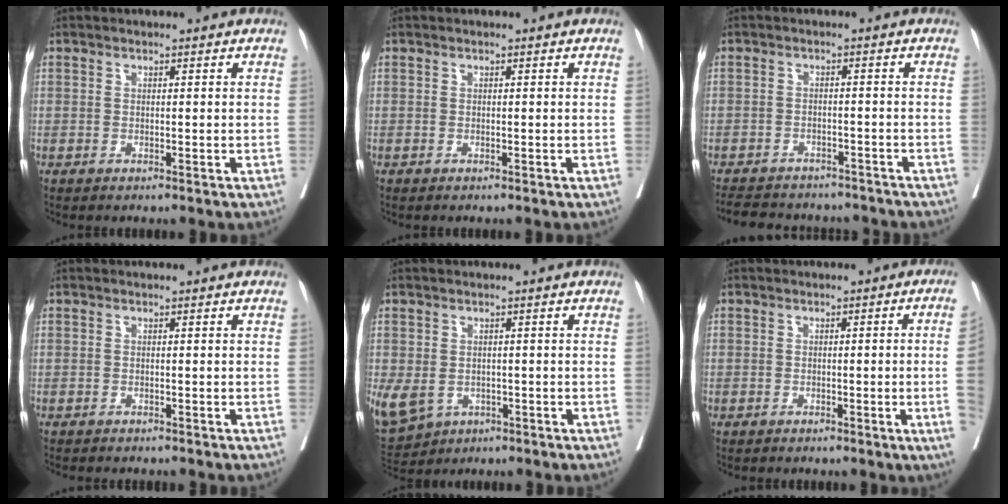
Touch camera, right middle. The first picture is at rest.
{"total": 0.0}
{"total": 14.2, "force": [-12.6, 4.7, 4.4], "torque": [-0.096, 0.003, -0.159]}
{"total": 3.2, "force": [-2.8, 0.6, 1.3], "torque": [-0.020, -0.006, -0.035]}
{"total": 13.3, "force": [-4.7, 10.8, 6.0], "torque": [-0.177, -0.004, -0.058]}
{"total": 5.1, "force": [-1.0, -1.3, 4.9], "torque": [-0.055, -0.004, -0.014]}